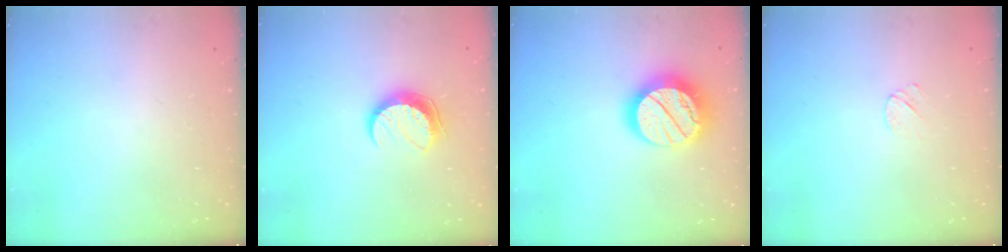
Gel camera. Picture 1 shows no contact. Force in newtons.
{"total": 9.5, "press": 9.5, "slide": 0.8}
{"total": 21.2, "press": 21.1, "slide": 1.6}
{"total": 4.8, "press": 4.7, "slide": 0.9}